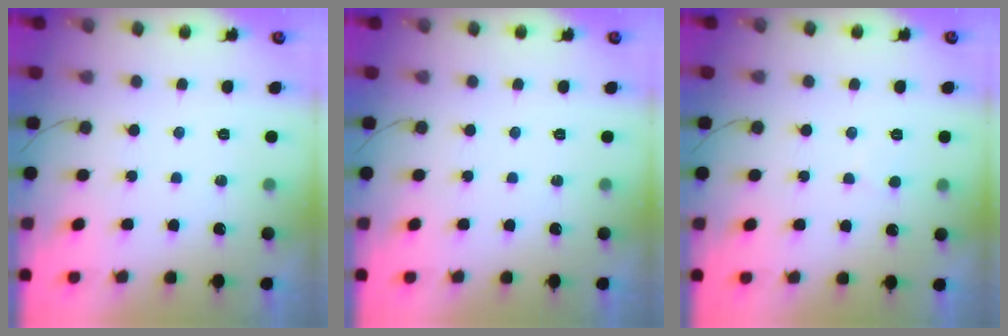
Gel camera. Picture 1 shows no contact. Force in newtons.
{"total": 0.0}
{"total": 2.2, "press": 2.2, "slide": 0.2}